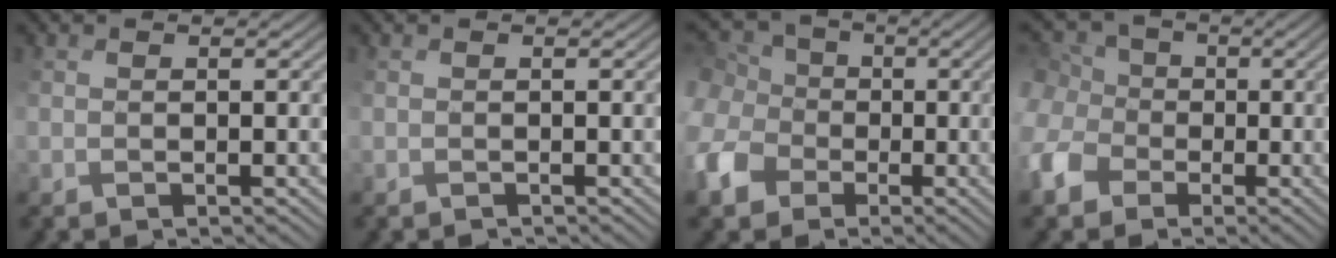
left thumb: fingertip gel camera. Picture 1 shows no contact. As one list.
[{"total": 0.5, "force": [-0.5, -0.1, -0.1], "torque": [0.009, 0.001, -0.007]}, {"total": 9.5, "force": [-0.9, 8.2, 4.7], "torque": [-0.159, -0.005, -0.020]}, {"total": 7.6, "force": [-1.0, 6.5, 3.7], "torque": [-0.114, 0.008, -0.023]}]